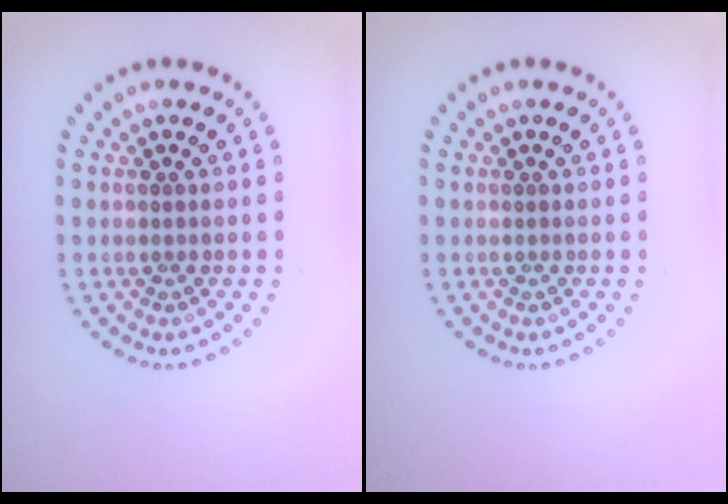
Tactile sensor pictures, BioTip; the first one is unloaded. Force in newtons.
{"total": 0.0}